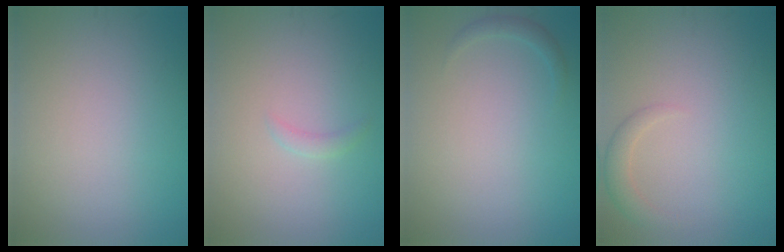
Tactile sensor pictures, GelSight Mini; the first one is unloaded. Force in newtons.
{"total": 0.8, "press": 0.8, "slide": 0.1}
{"total": 0.9, "press": 0.9, "slide": 0.1}
{"total": 1.7, "press": 1.7, "slide": 0.1}